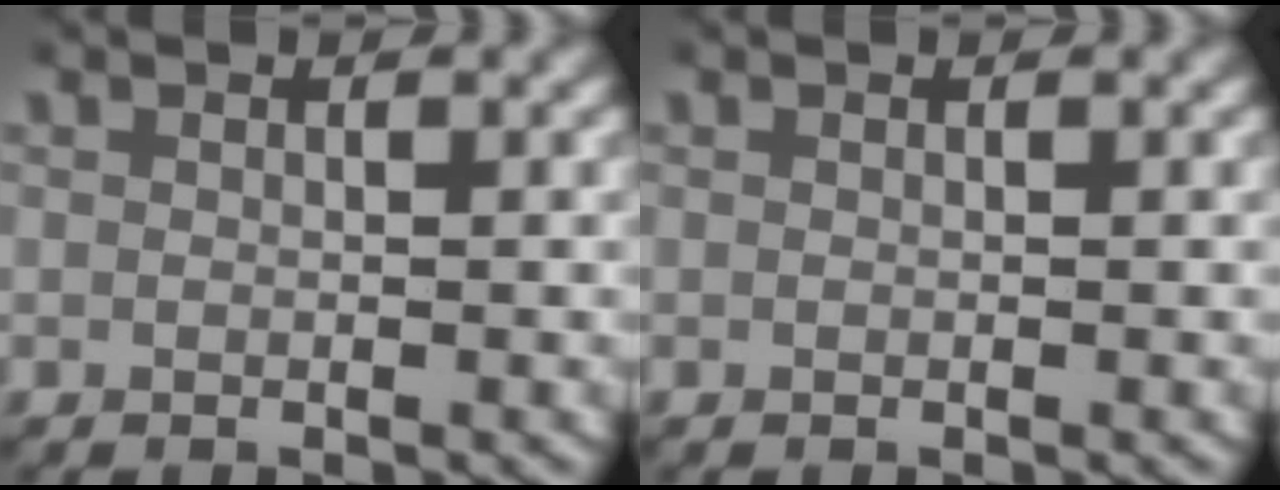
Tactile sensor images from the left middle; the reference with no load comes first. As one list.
[{"total": 0.0}]